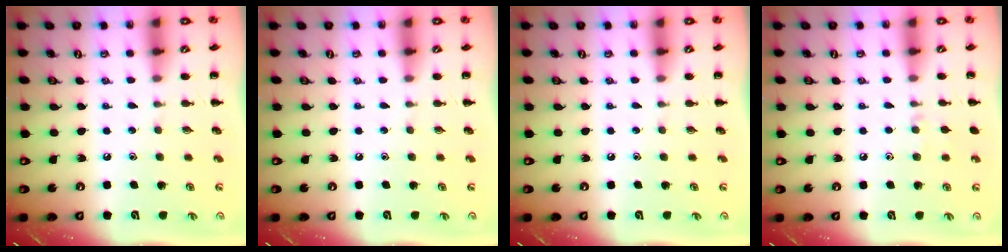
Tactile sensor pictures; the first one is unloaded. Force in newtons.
{"total": 0.0}
{"total": 0.0}
{"total": 5.2, "press": 4.8, "slide": 1.8}